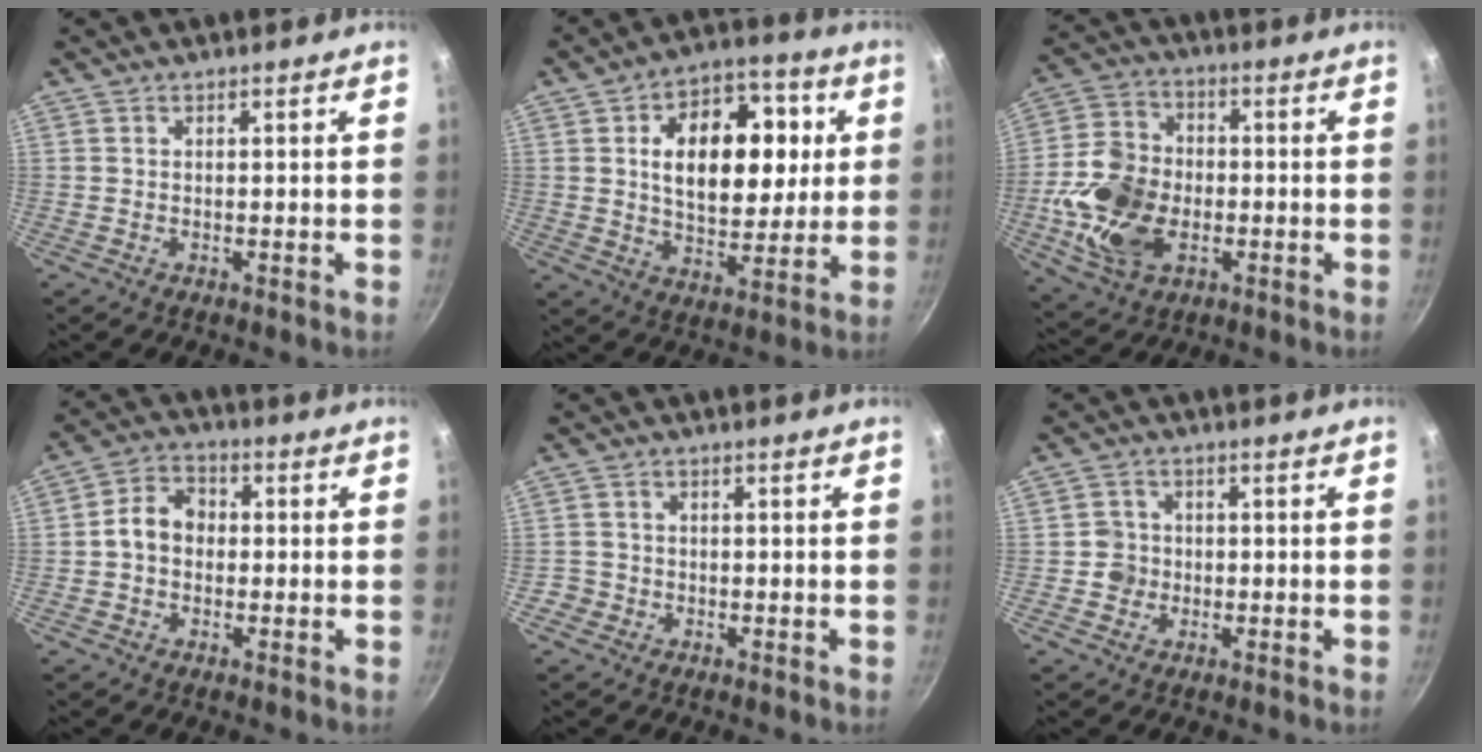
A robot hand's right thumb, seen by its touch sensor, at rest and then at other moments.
{"total": 19.0, "force": [3.7, 11.5, 14.6], "torque": [-0.175, 0.007, 0.059]}
{"total": 16.0, "force": [-3.3, 11.0, 11.2], "torque": [-0.205, 0.012, -0.061]}
{"total": 7.1, "force": [-0.4, 5.6, 4.4], "torque": [-0.062, 0.026, -0.019]}
{"total": 2.1, "force": [-0.9, 1.9, -0.1], "torque": [0.014, 0.009, -0.022]}
{"total": 3.6, "force": [-0.6, 3.4, 0.9], "torque": [0.007, 0.009, -0.014]}